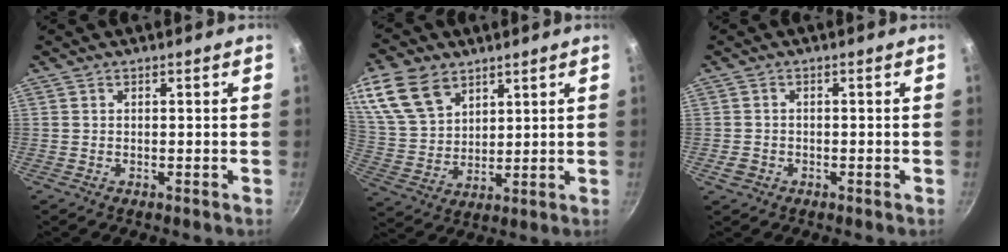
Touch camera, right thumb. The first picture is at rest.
{"total": 15.4, "force": [8.6, 10.1, 7.8], "torque": [-0.151, -0.019, 0.176]}
{"total": 1.9, "force": [-1.0, 1.4, 0.8], "torque": [-0.018, 0.006, -0.016]}